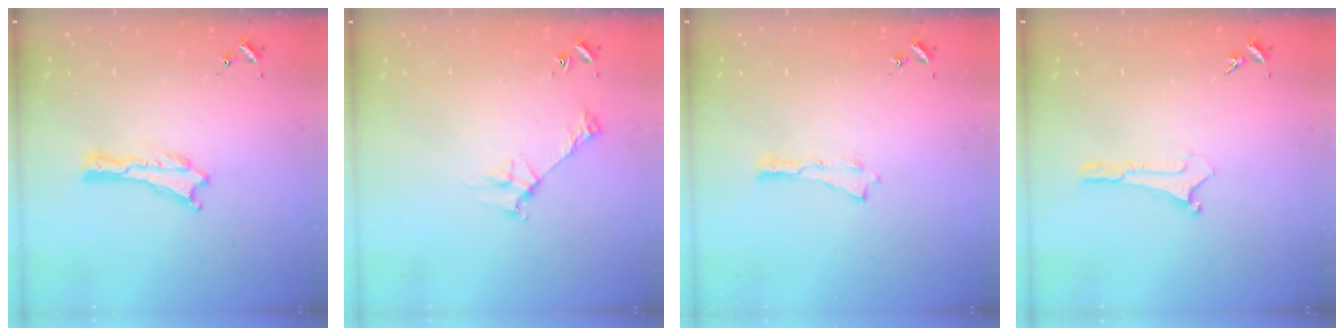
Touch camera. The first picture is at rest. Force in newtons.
{"total": 2.8, "press": 2.8, "slide": 0.3}
{"total": 0.0}
{"total": 0.0}